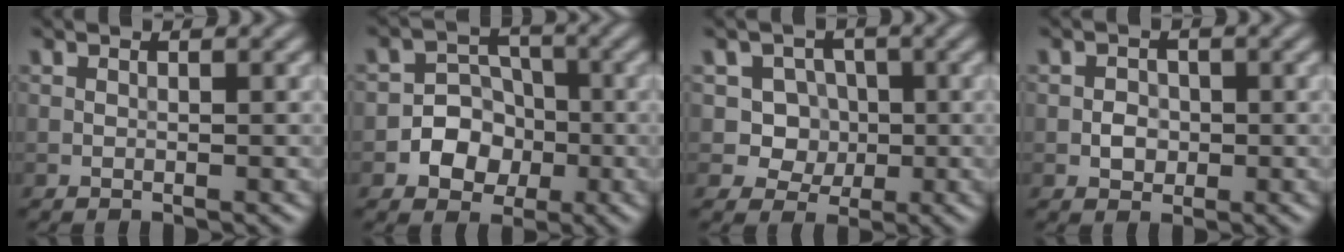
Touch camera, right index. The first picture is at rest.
{"total": 4.8, "force": [-1.5, 4.2, 1.9], "torque": [0.010, 0.009, -0.047]}
{"total": 4.2, "force": [0.3, 3.8, 1.7], "torque": [-0.008, 0.005, -0.003]}
{"total": 1.7, "force": [-0.3, 1.5, 0.8], "torque": [-0.009, 0.000, -0.008]}